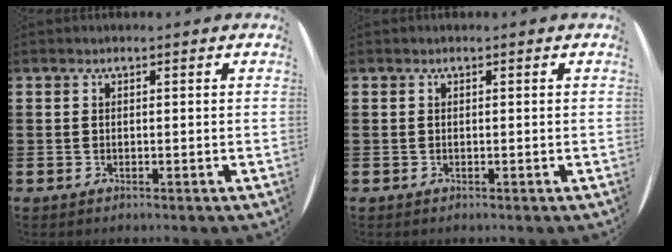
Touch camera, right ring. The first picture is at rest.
{"total": 0.0}